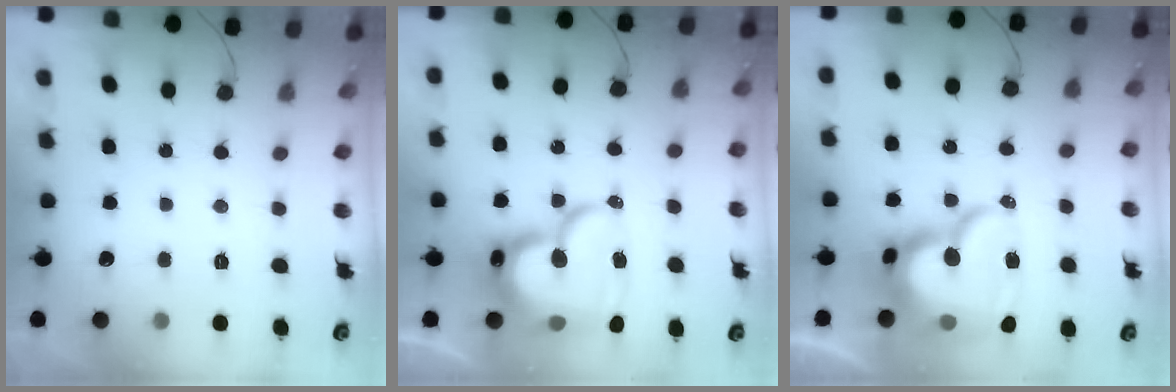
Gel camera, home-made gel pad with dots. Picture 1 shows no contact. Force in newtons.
{"total": 25.1, "press": 25.0, "slide": 1.9}
{"total": 20.7, "press": 20.6, "slide": 2.1}